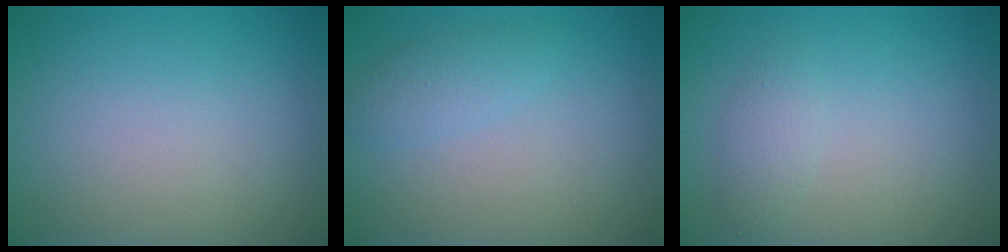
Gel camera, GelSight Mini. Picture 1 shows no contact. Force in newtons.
{"total": 1.7, "press": 1.7, "slide": 0.1}
{"total": 1.5, "press": 1.5, "slide": 0.1}